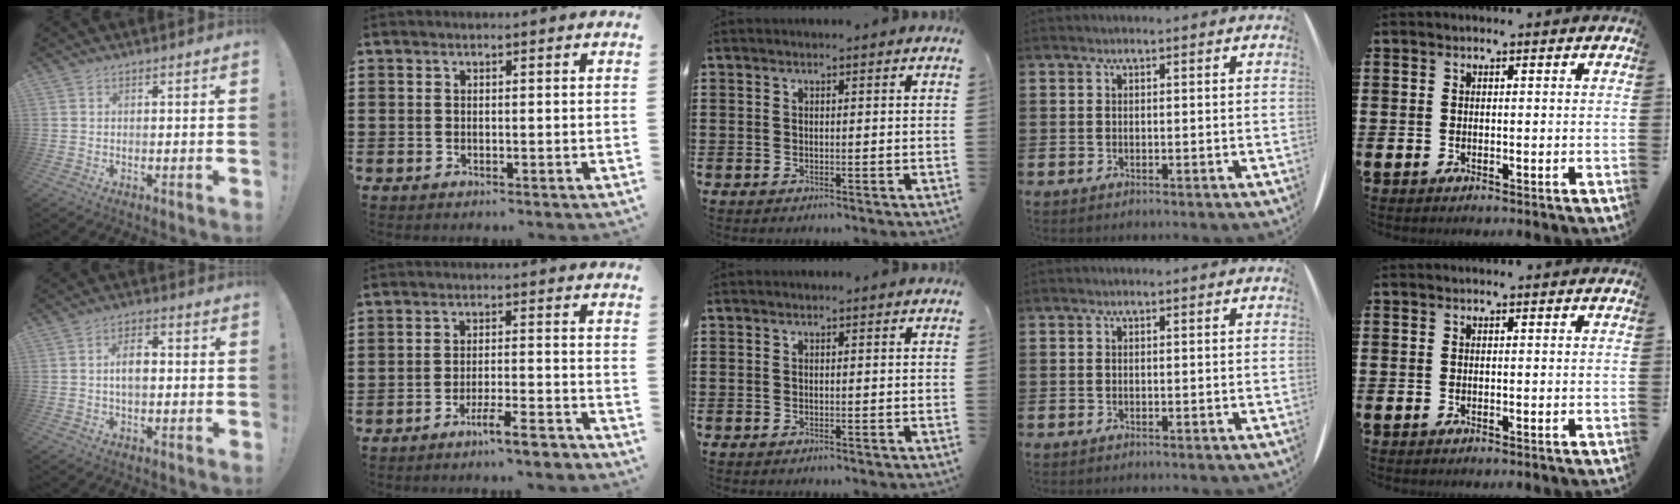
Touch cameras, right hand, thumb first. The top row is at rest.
{"thumb": {"total": 6.3, "force": [0.0, 3.5, 5.2], "torque": [-0.083, 0.007, -0.006]}, "index": {"total": 5.3, "force": [-4.7, -0.1, 2.6], "torque": [-0.047, -0.008, -0.086]}}